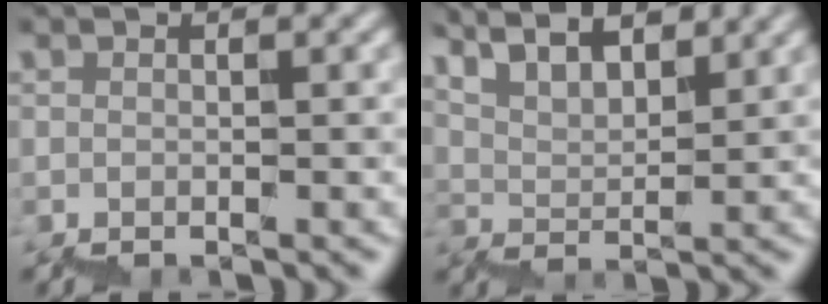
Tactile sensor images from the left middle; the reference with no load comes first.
{"total": 6.9, "force": [6.5, 1.5, 1.9], "torque": [-0.033, 0.033, 0.099]}